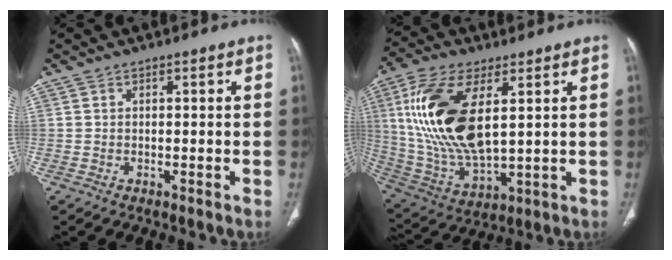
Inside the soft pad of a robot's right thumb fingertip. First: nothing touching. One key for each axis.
{"total": 20.5, "fx": 4.8, "fy": 9.5, "fz": 17.5, "tx": -0.364, "ty": -0.022, "tz": 0.099}